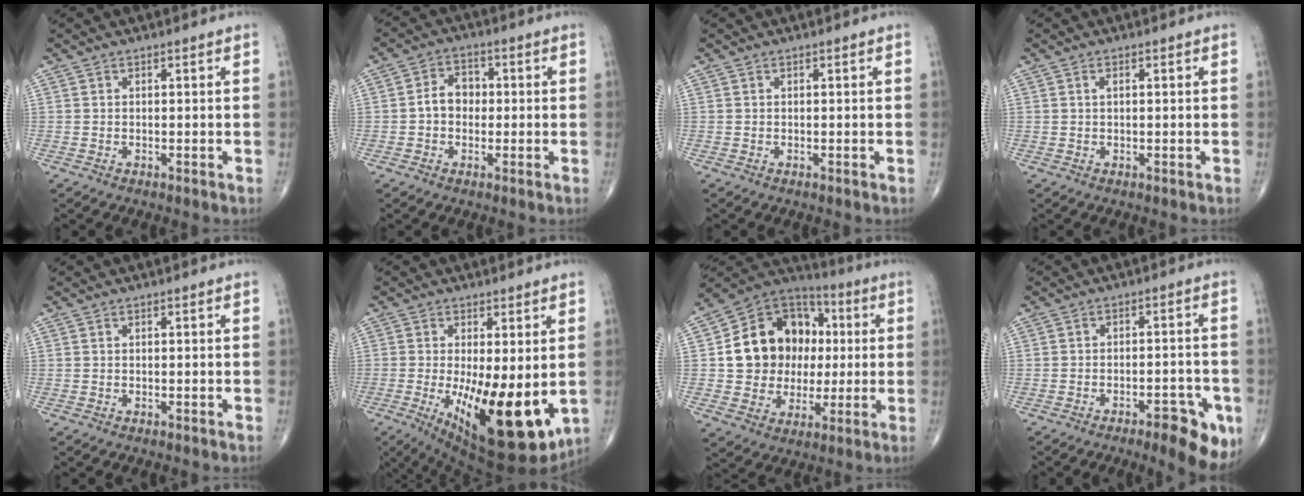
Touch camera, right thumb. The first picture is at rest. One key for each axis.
{"total": 5.3, "fx": -0.4, "fy": 4.2, "fz": 3.2, "tx": -0.037, "ty": 0.020, "tz": -0.016}
{"total": 0.0}
{"total": 1.0, "fx": 0.3, "fy": 0.4, "fz": 0.9, "tx": -0.017, "ty": 0.006, "tz": 0.006}
{"total": 0.0}
{"total": 18.0, "fx": -3.0, "fy": 6.6, "fz": 16.5, "tx": -0.235, "ty": -0.036, "tz": -0.020}
{"total": 18.6, "fx": 1.8, "fy": 15.4, "fz": 10.2, "tx": -0.126, "ty": 0.025, "tz": 0.037}
{"total": 9.6, "fx": -4.8, "fy": 3.3, "fz": 7.7, "tx": -0.081, "ty": 0.020, "tz": -0.058}